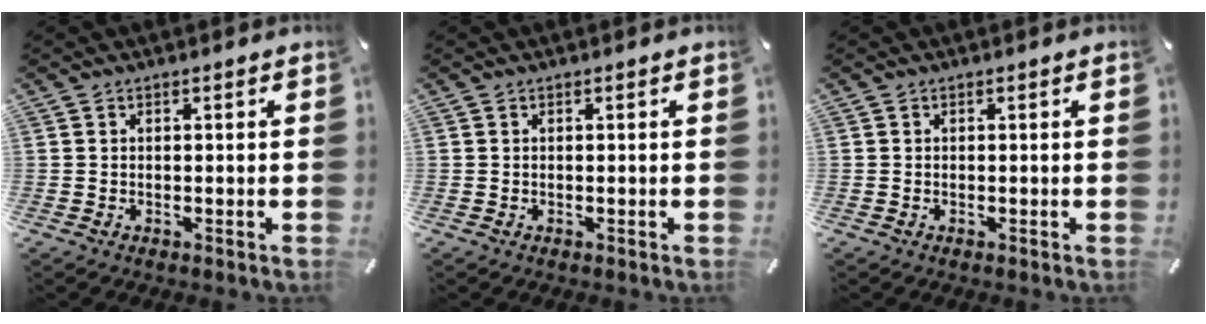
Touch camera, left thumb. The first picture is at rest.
{"total": 0.0}
{"total": 0.0}